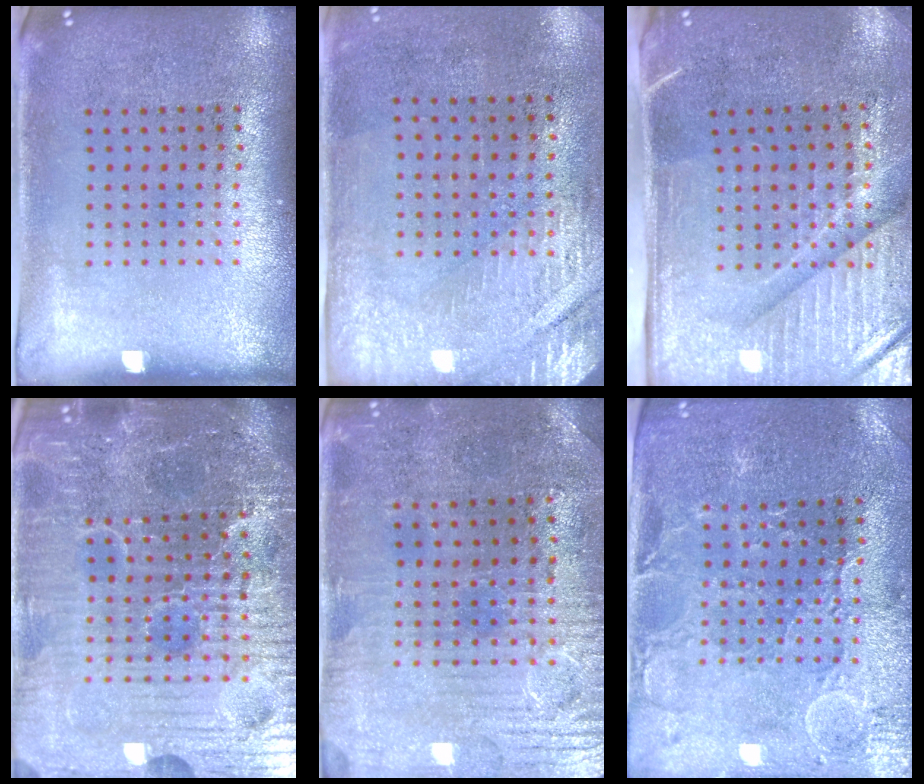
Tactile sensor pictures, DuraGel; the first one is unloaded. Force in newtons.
{"total": 2.8, "press": 2.4, "slide": 1.4}
{"total": 4.7, "press": 4.0, "slide": 2.5}
{"total": 7.3, "press": 6.5, "slide": 3.2}
{"total": 1.5, "press": 1.3, "slide": 0.6}
{"total": 1.1, "press": 1.0, "slide": 0.4}